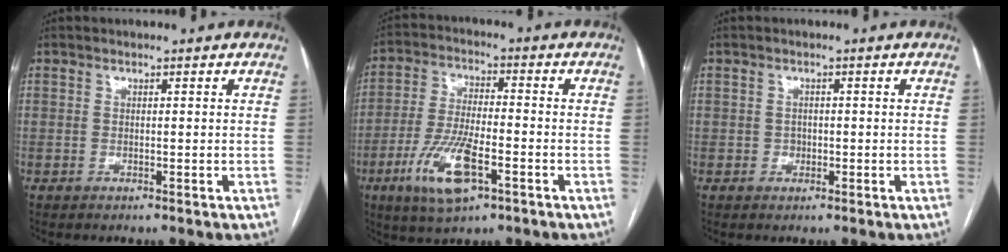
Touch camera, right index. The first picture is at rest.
{"total": 11.1, "force": [-5.0, 2.9, 9.4], "torque": [-0.199, -0.013, -0.087]}
{"total": 1.2, "force": [-0.4, 1.0, 0.4], "torque": [-0.006, 0.004, -0.004]}